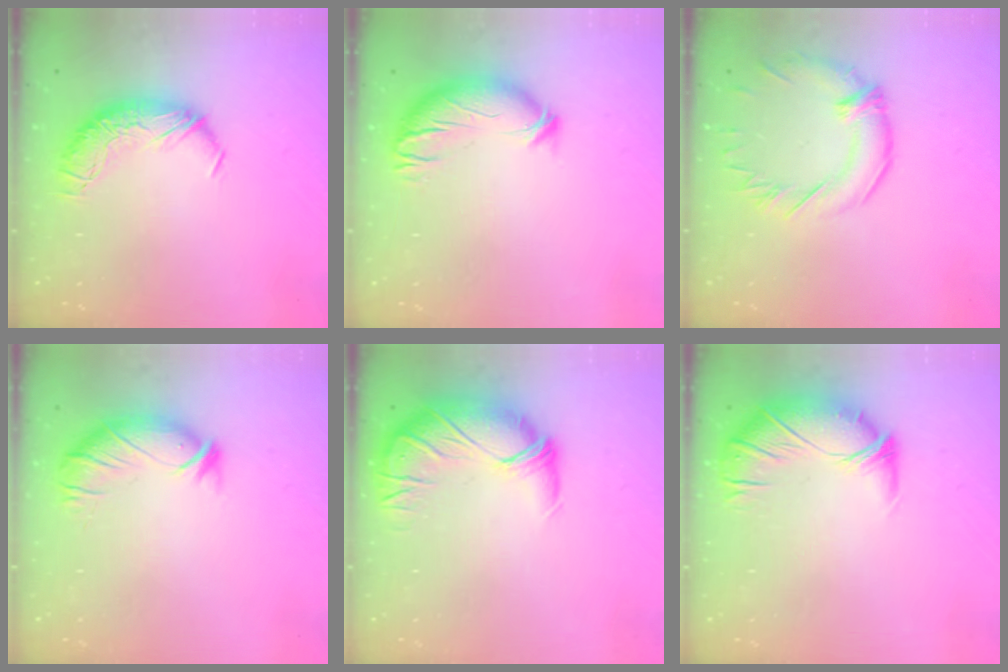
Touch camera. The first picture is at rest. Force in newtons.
{"total": 3.8, "press": 3.0, "slide": 2.2}
{"total": 2.1, "press": 1.3, "slide": 1.6}
{"total": 3.0, "press": 2.5, "slide": 1.7}
{"total": 2.8, "press": 0.1, "slide": 2.8}
{"total": 3.5, "press": 2.5, "slide": 2.5}